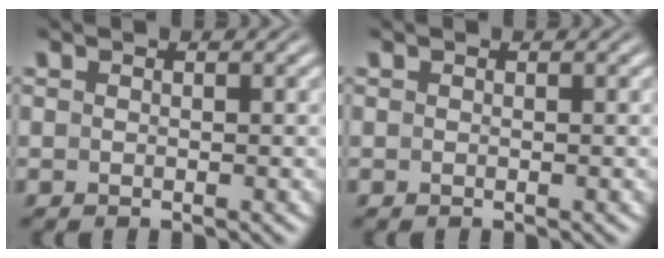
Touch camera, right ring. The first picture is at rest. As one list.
[{"total": 0.0}]